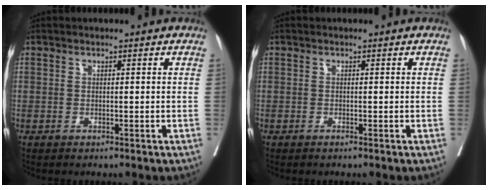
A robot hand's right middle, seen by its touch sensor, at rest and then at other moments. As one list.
[{"total": 0.0}]